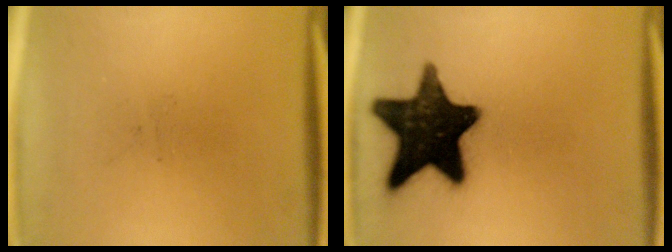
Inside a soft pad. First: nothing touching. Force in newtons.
{"total": 17.6}